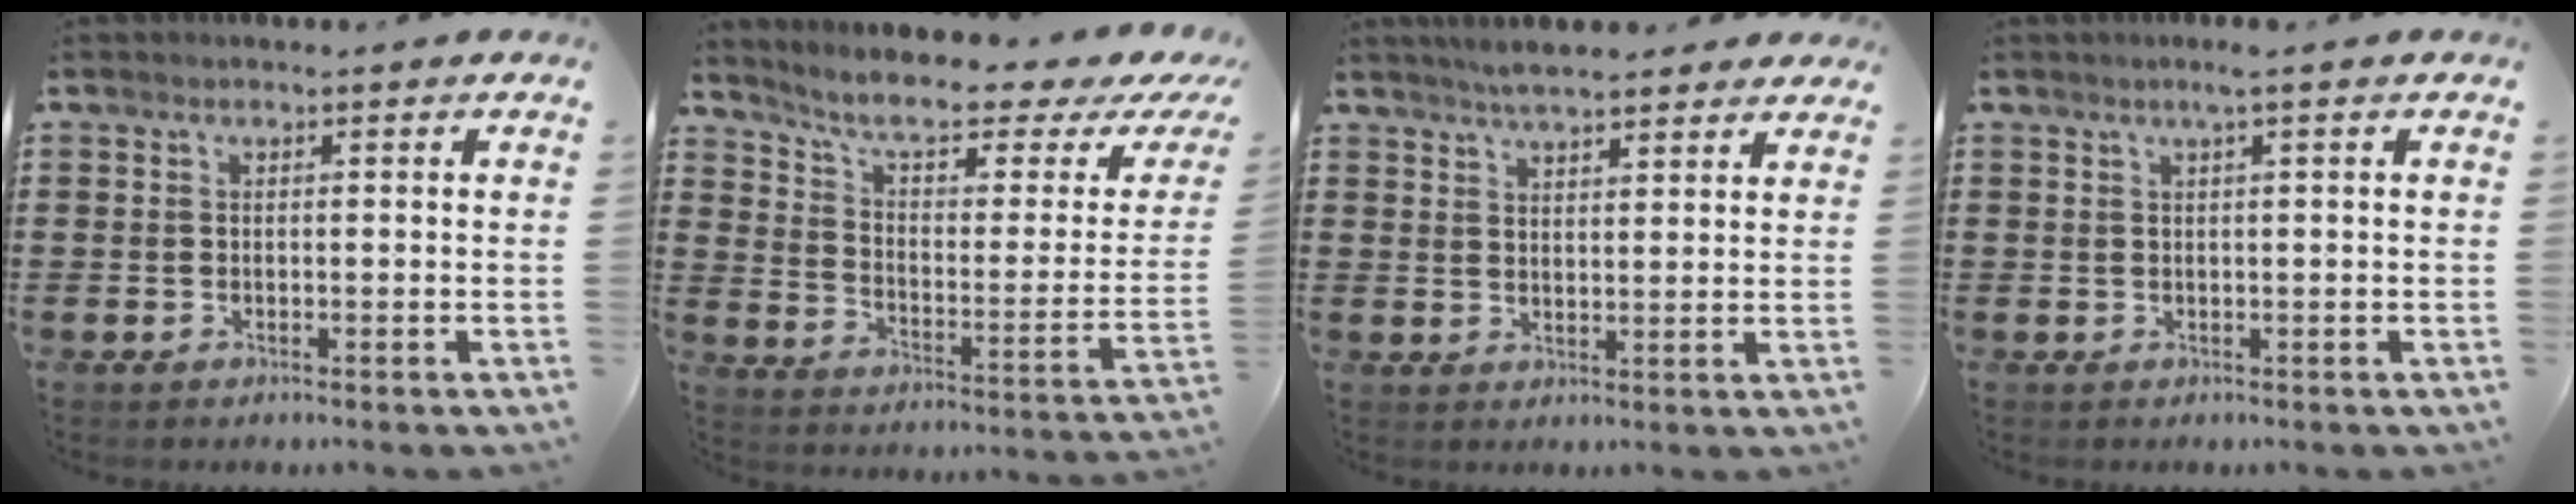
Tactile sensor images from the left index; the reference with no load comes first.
{"total": 7.5, "force": [5.6, 1.1, 4.9], "torque": [-0.110, -0.040, 0.089]}
{"total": 4.7, "force": [4.3, 0.8, 1.6], "torque": [-0.042, -0.004, 0.081]}
{"total": 1.8, "force": [0.8, -0.1, 1.6], "torque": [-0.031, 0.000, 0.014]}